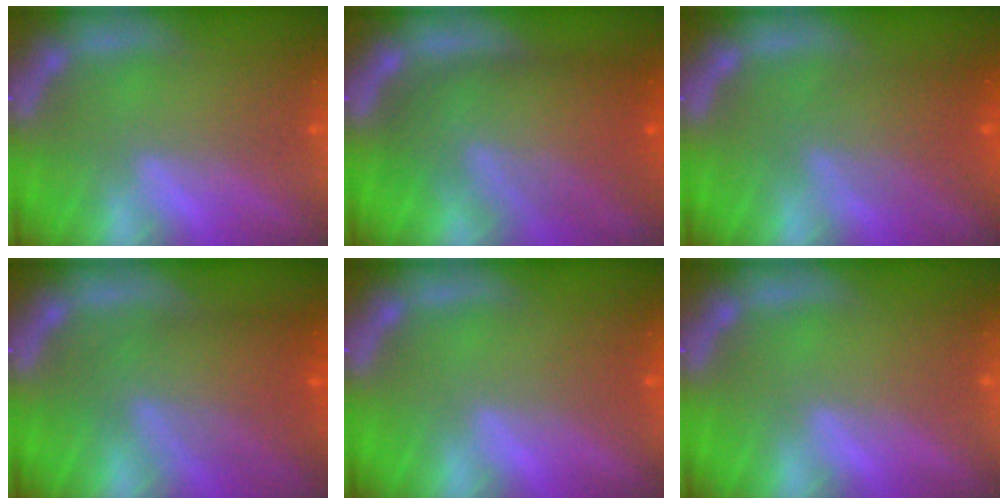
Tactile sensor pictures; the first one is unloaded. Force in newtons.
{"total": 10.0}
{"total": 5.0}
{"total": 7.1}
{"total": 0.9}
{"total": 0.0}